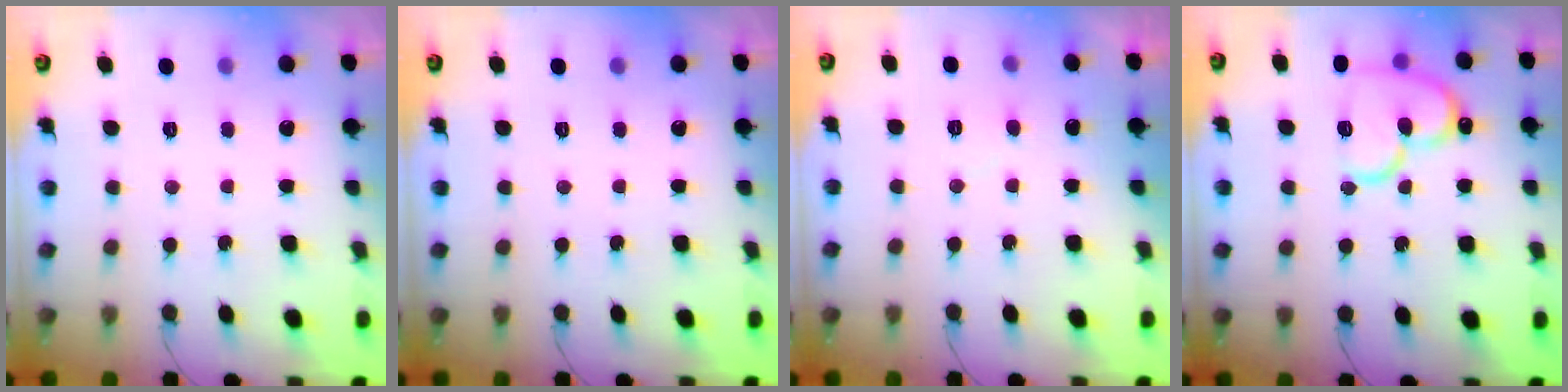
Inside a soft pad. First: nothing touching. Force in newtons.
{"total": 0.0}
{"total": 4.0, "press": 4.0, "slide": 0.3}
{"total": 15.6, "press": 15.5, "slide": 1.8}